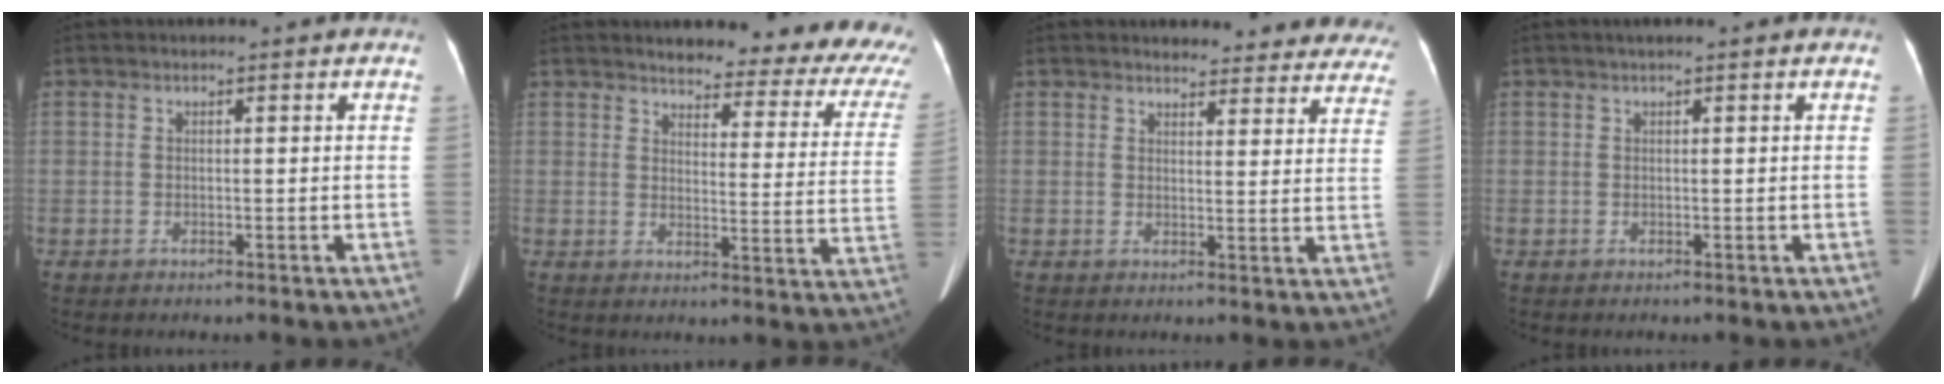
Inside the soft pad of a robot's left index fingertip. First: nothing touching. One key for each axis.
{"total": 18.6, "fx": 16.5, "fy": 4.1, "fz": 7.5, "tx": -0.060, "ty": -0.061, "tz": 0.165}
{"total": 15.0, "fx": 14.0, "fy": 4.0, "fz": 3.6, "tx": -0.009, "ty": -0.017, "tz": 0.141}
{"total": 0.9, "fx": 0.6, "fy": -0.1, "fz": 0.7, "tx": -0.014, "ty": 0.011, "tz": 0.010}